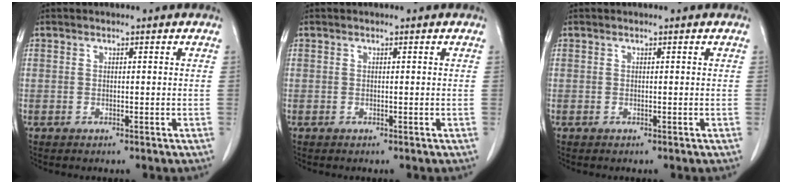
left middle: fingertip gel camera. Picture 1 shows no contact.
{"total": 0.0}
{"total": 0.0}